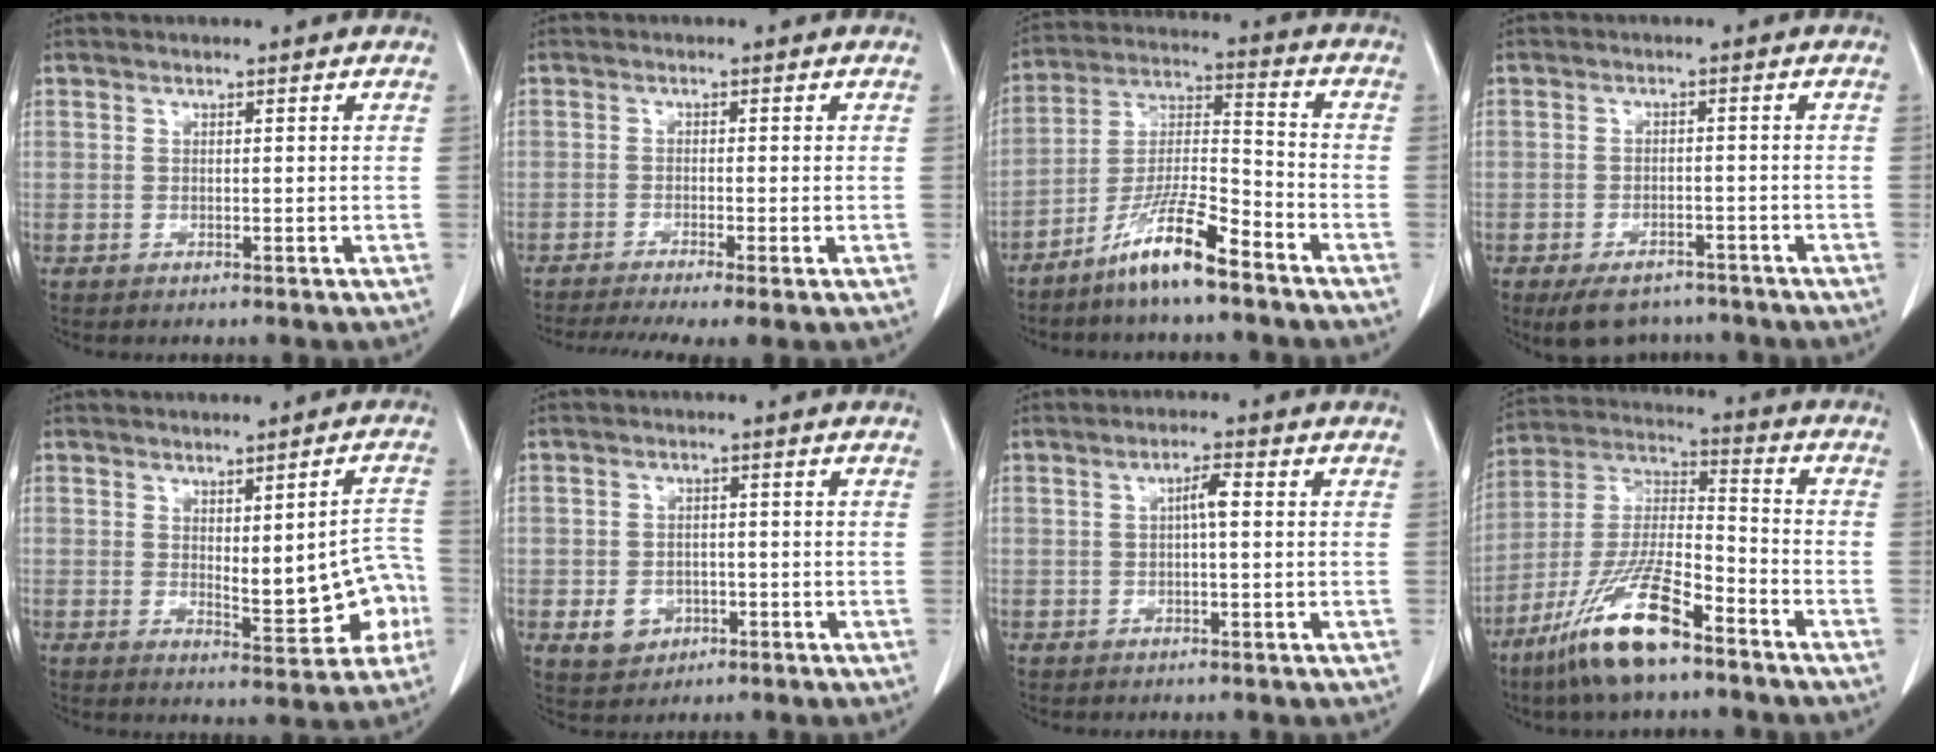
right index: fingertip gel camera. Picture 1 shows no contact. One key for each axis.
{"total": 8.1, "fx": -5.9, "fy": 0.7, "fz": 5.4, "tx": -0.087, "ty": -0.011, "tz": -0.096}
{"total": 11.3, "fx": -7.9, "fy": 1.0, "fz": 7.9, "tx": -0.157, "ty": -0.009, "tz": -0.153}
{"total": 7.4, "fx": -6.1, "fy": 3.3, "fz": 2.6, "tx": -0.034, "ty": -0.003, "tz": -0.089}
{"total": 9.6, "fx": -1.4, "fy": 3.0, "fz": 9.0, "tx": -0.102, "ty": 0.016, "tz": -0.008}
{"total": 4.4, "fx": -1.5, "fy": 3.8, "fz": 1.8, "tx": -0.025, "ty": 0.004, "tz": -0.012}
{"total": 2.6, "fx": 0.2, "fy": 0.4, "fz": 2.6, "tx": -0.044, "ty": 0.005, "tz": 0.003}
{"total": 15.5, "fx": -10.0, "fy": 3.2, "fz": 11.4, "tx": -0.235, "ty": -0.013, "tz": -0.186}